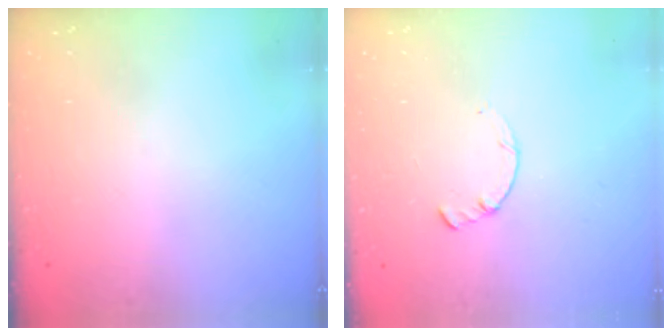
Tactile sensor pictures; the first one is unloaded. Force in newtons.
{"total": 0.7, "press": 0.6, "slide": 0.2}